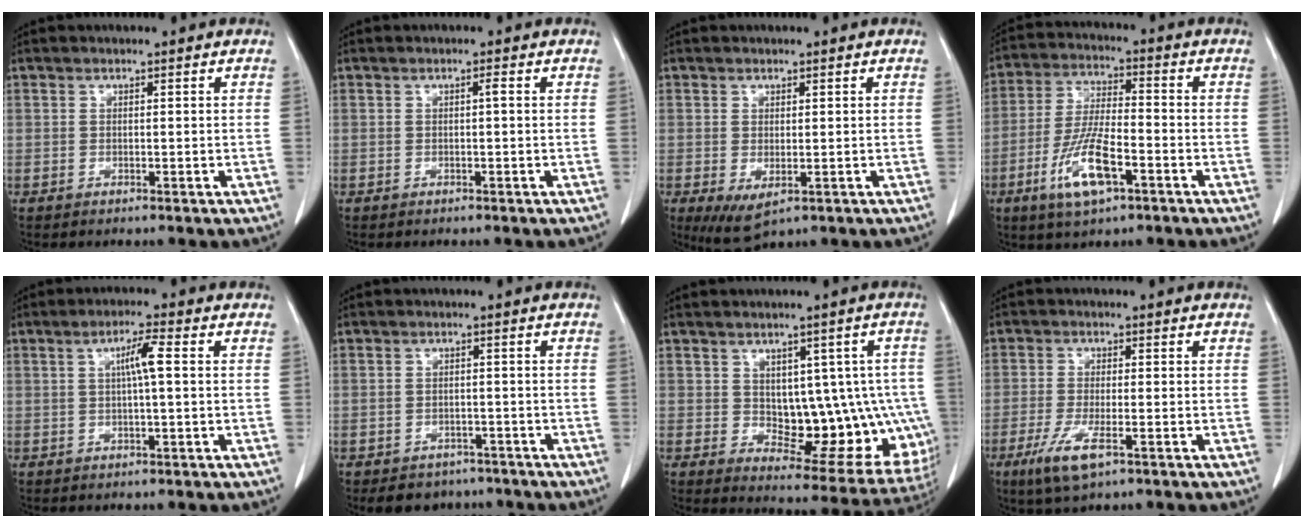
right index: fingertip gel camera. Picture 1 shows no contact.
{"total": 0.6, "force": [0.0, 0.0, 0.6], "torque": [-0.009, 0.001, 0.002]}
{"total": 4.3, "force": [-1.4, 1.8, 3.7], "torque": [-0.067, -0.018, -0.008]}
{"total": 10.4, "force": [-4.6, 2.5, 9.0], "torque": [-0.191, -0.011, -0.083]}
{"total": 3.9, "force": [0.7, 0.4, 3.8], "torque": [-0.067, 0.010, 0.010]}
{"total": 5.6, "force": [-4.5, 3.4, 0.4], "torque": [0.010, 0.013, -0.058]}
{"total": 14.7, "force": [-0.4, 8.2, 12.2], "torque": [-0.129, 0.014, 0.020]}
{"total": 6.3, "force": [-3.4, 1.3, 5.2], "torque": [-0.111, -0.017, -0.058]}